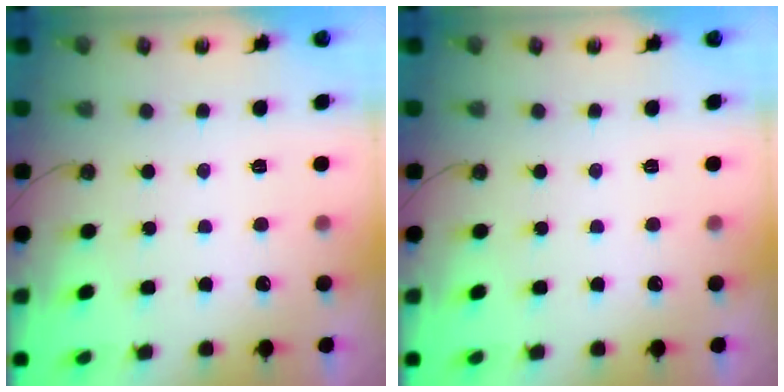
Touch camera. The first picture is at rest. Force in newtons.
{"total": 0.0}